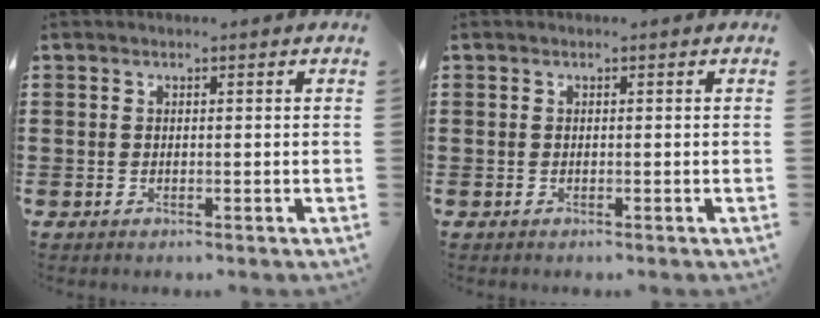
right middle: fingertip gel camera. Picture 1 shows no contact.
{"total": 0.0}